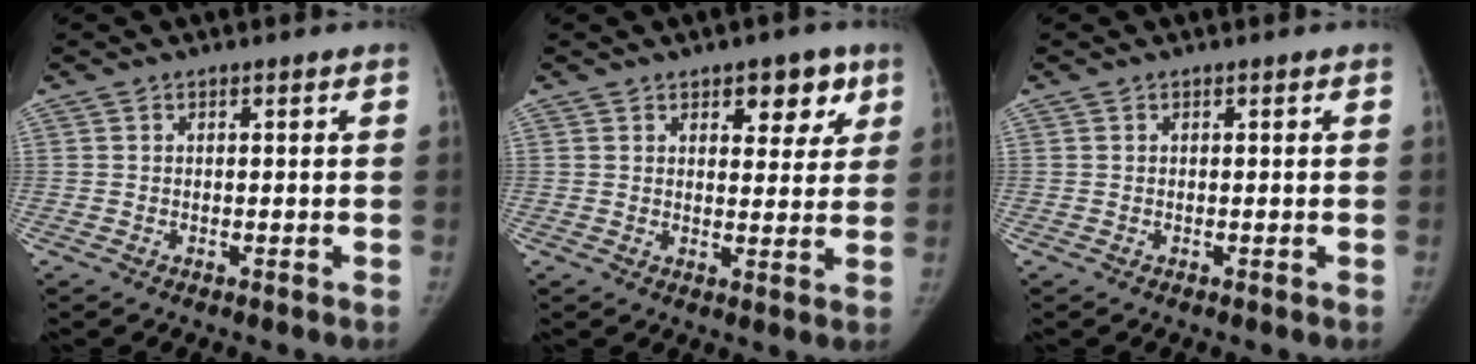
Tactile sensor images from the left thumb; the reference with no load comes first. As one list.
[{"total": 7.1, "force": [3.8, 4.1, 4.5], "torque": [-0.019, -0.016, 0.047]}, {"total": 0.0}]